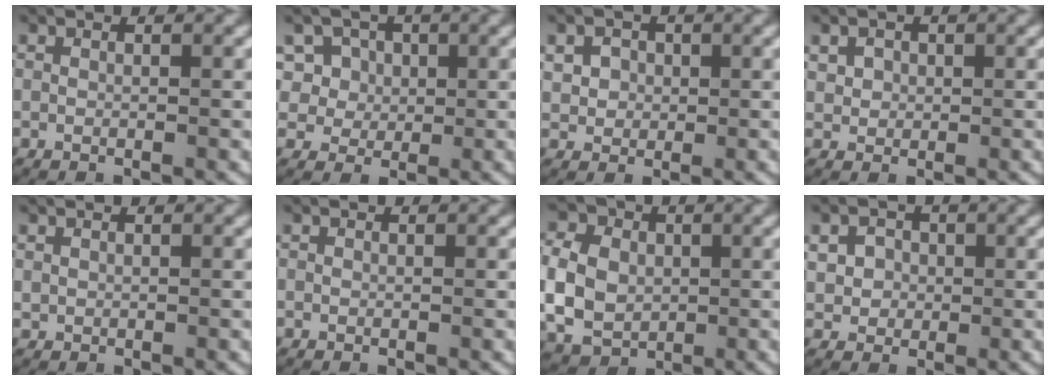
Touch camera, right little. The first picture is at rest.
{"total": 6.6, "force": [0.8, 6.1, 2.2], "torque": [-0.072, -0.013, 0.012]}
{"total": 3.5, "force": [0.5, 3.1, 1.5], "torque": [-0.042, -0.008, 0.016]}
{"total": 2.3, "force": [0.5, 2.1, 1.0], "torque": [-0.032, -0.006, 0.015]}
{"total": 0.7, "force": [0.4, 0.6, 0.2], "torque": [-0.008, -0.001, 0.011]}
{"total": 0.0}
{"total": 8.8, "force": [-0.9, 7.7, 4.2], "torque": [-0.112, -0.020, -0.010]}
{"total": 4.0, "force": [0.3, 3.7, 1.7], "torque": [-0.045, -0.011, 0.012]}